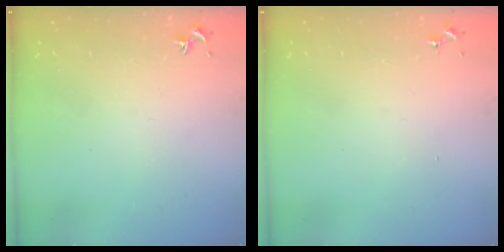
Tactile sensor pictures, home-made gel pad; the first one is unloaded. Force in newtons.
{"total": 0.0}